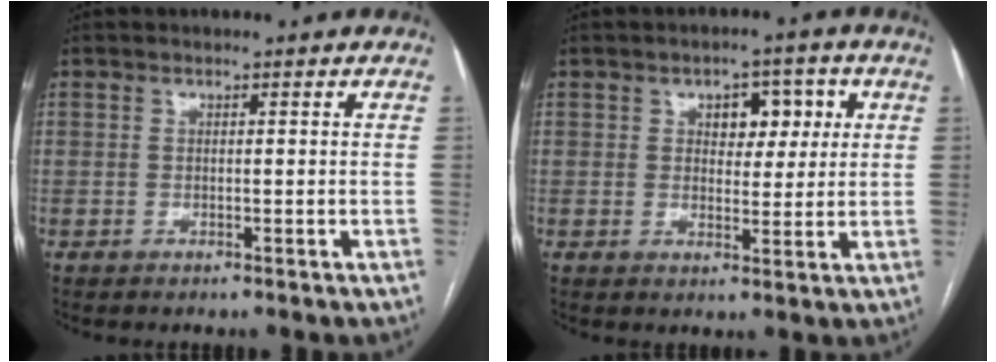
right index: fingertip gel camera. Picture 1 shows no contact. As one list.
[{"total": 5.7, "force": [1.9, 3.4, 4.2], "torque": [-0.049, 0.015, 0.029]}]